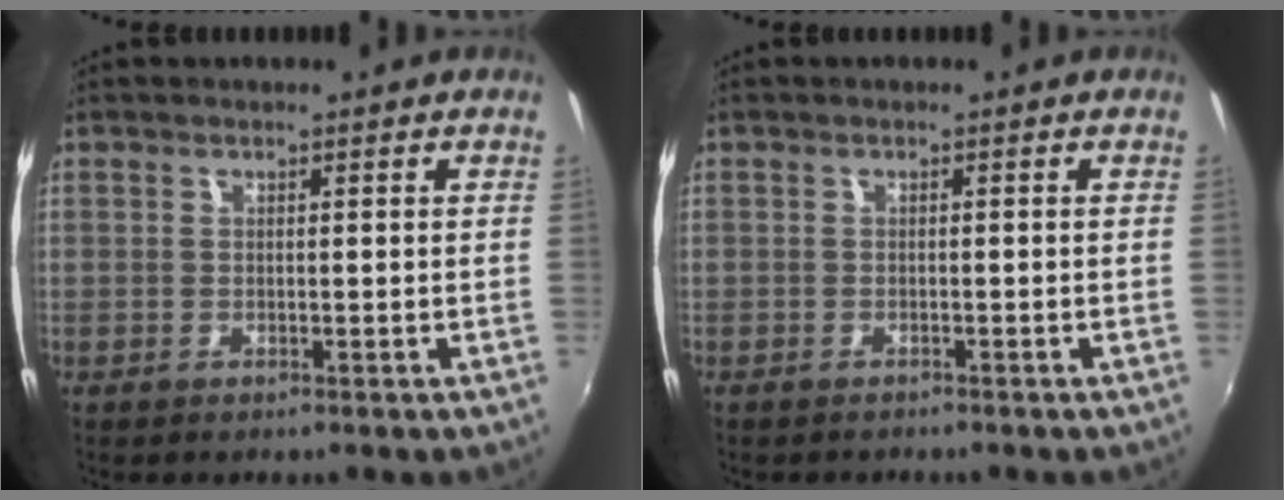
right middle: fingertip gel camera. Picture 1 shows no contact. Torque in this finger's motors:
{"motor_torque": [-0.29, 0.09, 0.05, 0.00]}